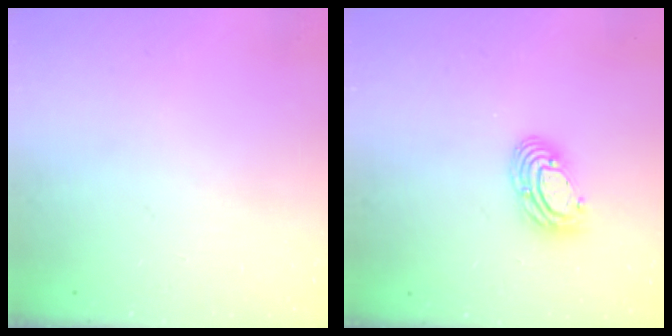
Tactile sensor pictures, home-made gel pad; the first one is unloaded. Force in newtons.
{"total": 9.5, "press": 9.4, "slide": 1.6}